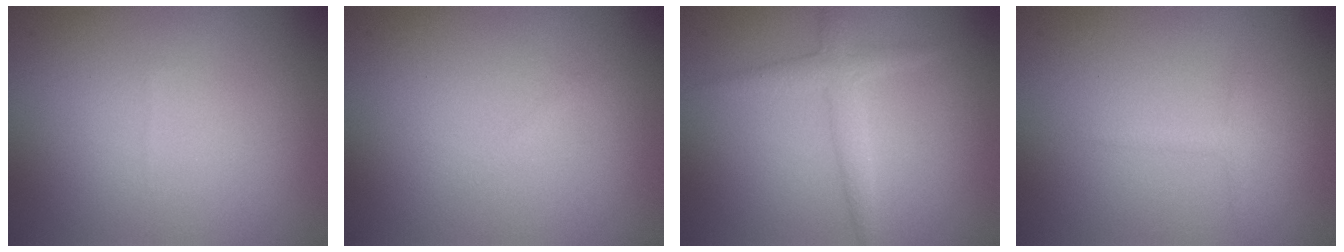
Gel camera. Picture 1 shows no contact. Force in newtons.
{"total": 0.5, "press": 0.5, "slide": 0.1}
{"total": 2.2, "press": 2.2, "slide": 0.1}
{"total": 1.3, "press": 1.3, "slide": 0.0}